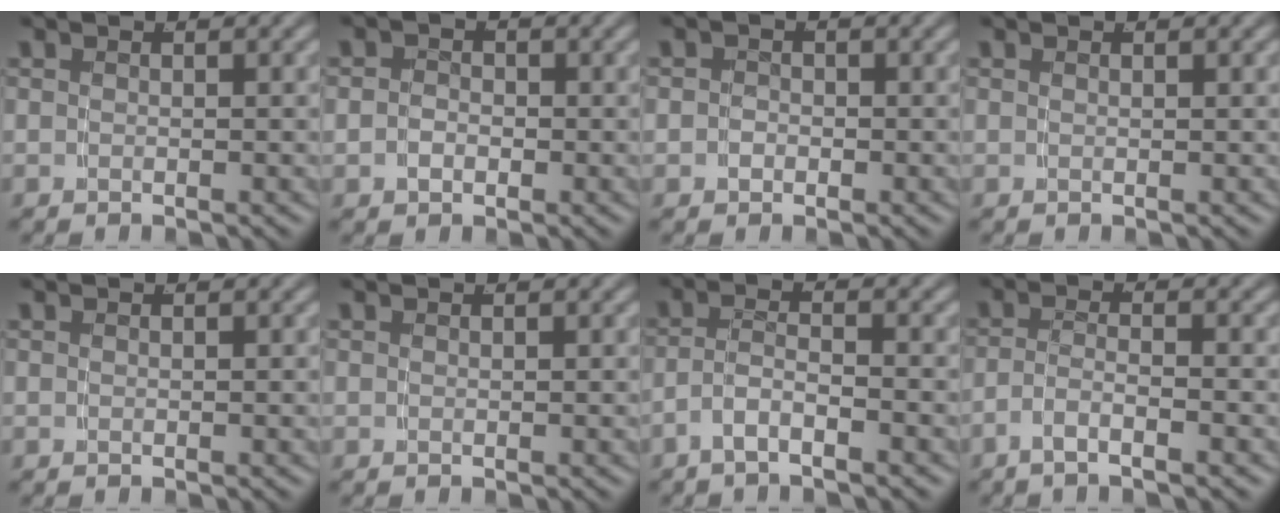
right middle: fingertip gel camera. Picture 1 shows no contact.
{"total": 1.7, "force": [-0.5, 1.4, 0.8], "torque": [-0.019, -0.007, -0.007]}
{"total": 1.2, "force": [-0.6, 1.1, 0.3], "torque": [-0.009, -0.008, -0.009]}
{"total": 0.5, "force": [0.2, -0.5, 0.1], "torque": [-0.001, -0.002, 0.005]}
{"total": 0.0}
{"total": 0.0}
{"total": 2.7, "force": [-1.7, 0.7, 2.0], "torque": [-0.044, -0.009, -0.029]}
{"total": 2.8, "force": [-2.0, 0.2, 1.9], "torque": [-0.041, -0.011, -0.032]}